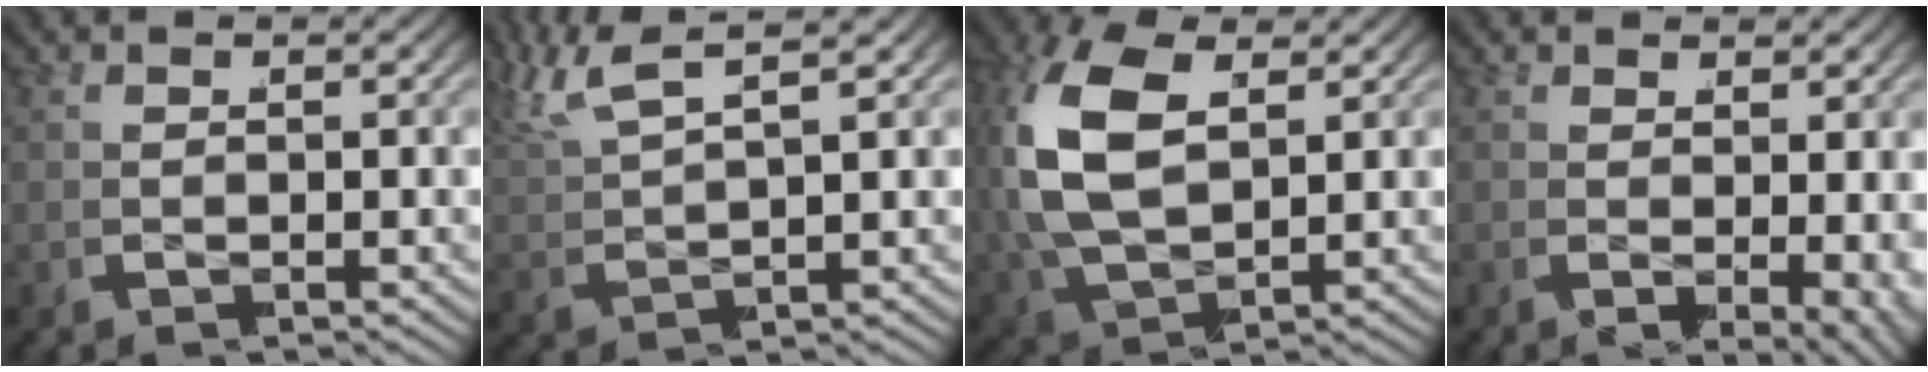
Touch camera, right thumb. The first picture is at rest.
{"total": 4.8, "force": [3.5, 1.9, 2.6], "torque": [-0.070, 0.016, 0.057]}
{"total": 9.9, "force": [1.0, 6.9, 7.1], "torque": [-0.217, -0.031, 0.034]}
{"total": 3.7, "force": [-0.3, 2.0, 3.0], "torque": [-0.054, -0.023, 0.006]}